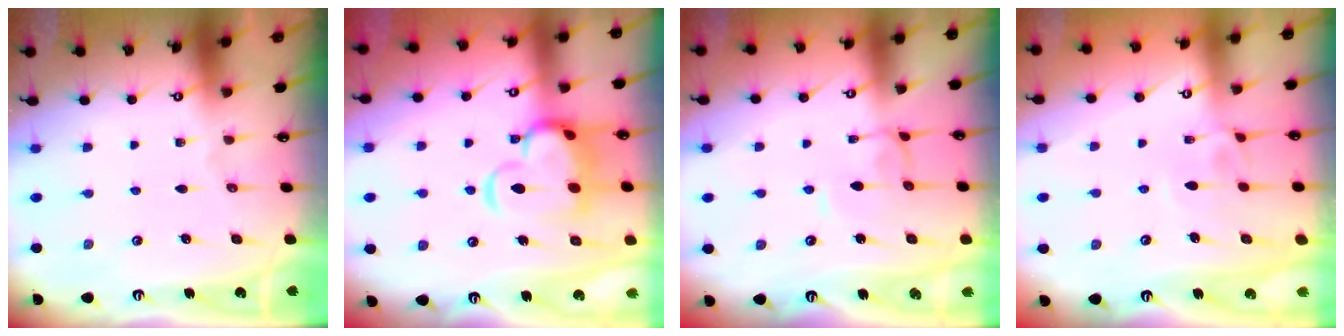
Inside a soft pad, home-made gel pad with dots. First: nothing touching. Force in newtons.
{"total": 8.8, "press": 8.6, "slide": 1.7}
{"total": 1.4, "press": 1.3, "slide": 0.4}
{"total": 1.3, "press": 1.0, "slide": 0.8}